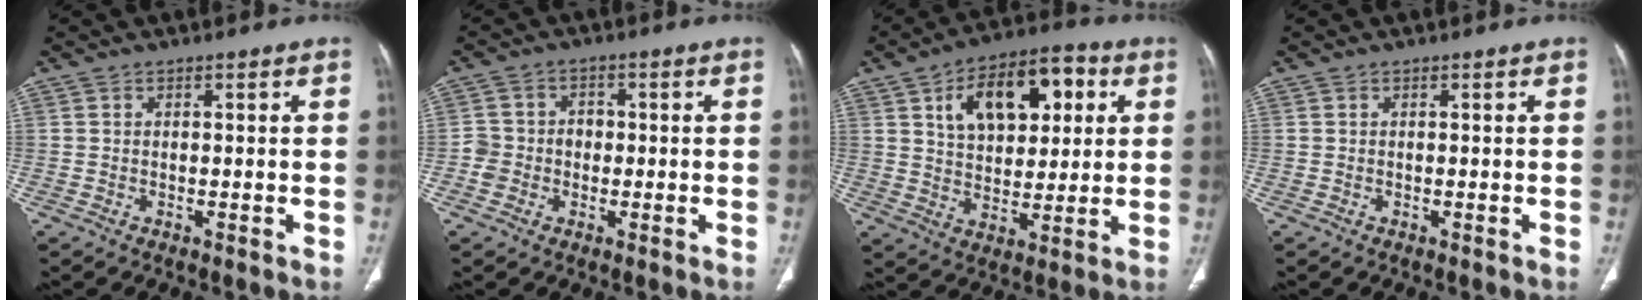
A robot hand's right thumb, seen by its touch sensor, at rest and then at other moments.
{"total": 4.8, "force": [-0.8, 4.5, 1.5], "torque": [0.001, 0.019, -0.021]}
{"total": 16.9, "force": [5.8, 9.7, 12.5], "torque": [-0.155, 0.004, 0.093]}
{"total": 0.0}